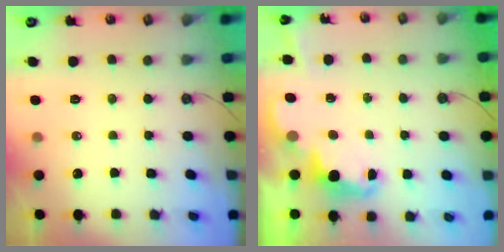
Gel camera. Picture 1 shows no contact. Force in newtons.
{"total": 2.6, "press": 2.5, "slide": 0.6}